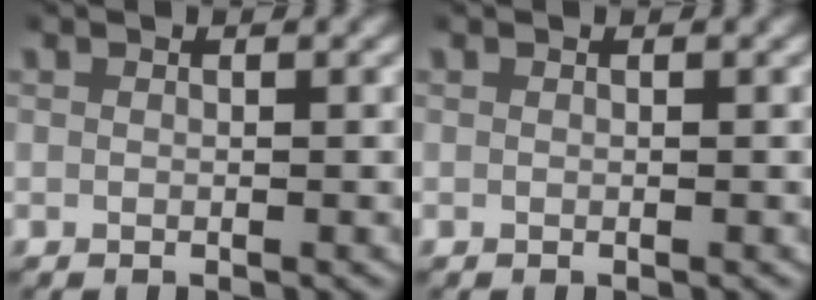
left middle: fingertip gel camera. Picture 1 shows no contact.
{"total": 0.0}